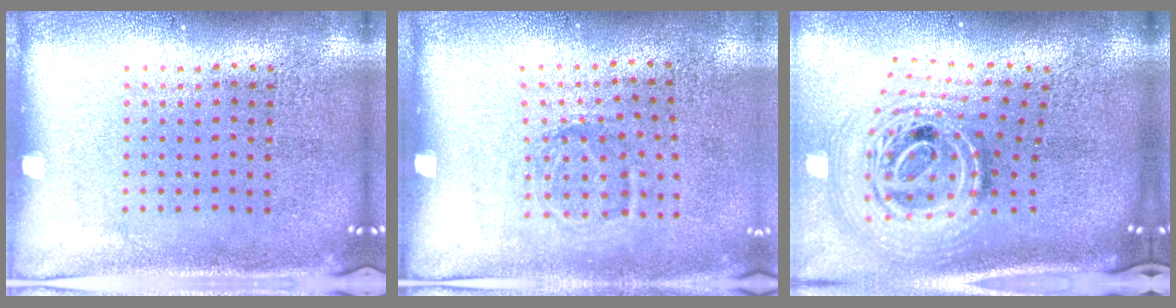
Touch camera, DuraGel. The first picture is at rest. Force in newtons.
{"total": 1.2, "press": 0.8, "slide": 0.8}
{"total": 3.0, "press": 2.1, "slide": 2.2}